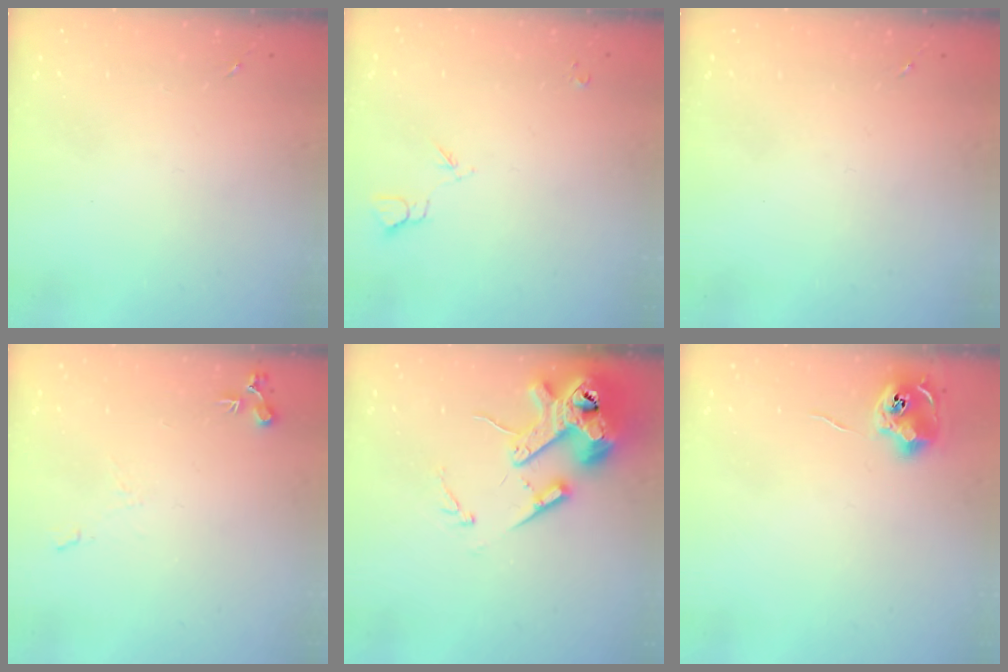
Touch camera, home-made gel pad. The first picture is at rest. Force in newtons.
{"total": 3.9, "press": 3.9, "slide": 0.7}
{"total": 0.0}
{"total": 6.8, "press": 6.8, "slide": 0.9}
{"total": 16.0, "press": 15.8, "slide": 2.5}
{"total": 8.8, "press": 8.8, "slide": 0.1}